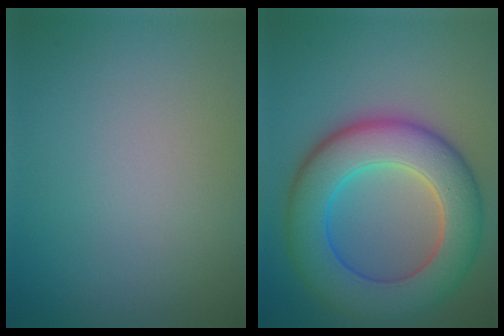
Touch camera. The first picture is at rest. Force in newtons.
{"total": 10.1, "press": 10.1, "slide": 0.3}